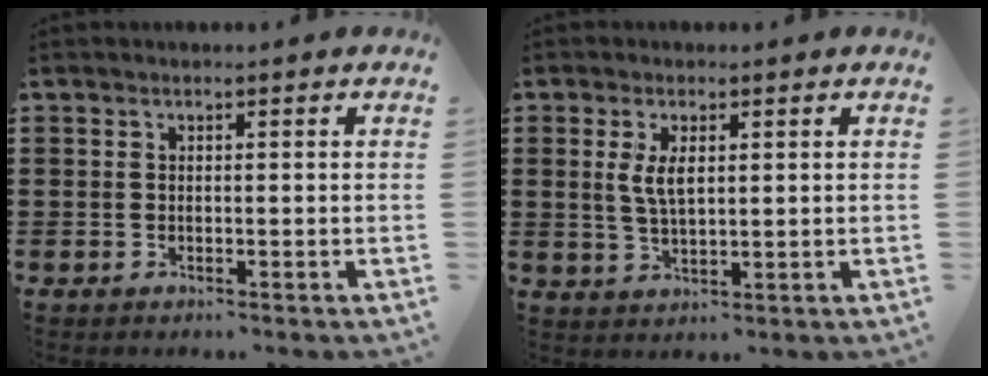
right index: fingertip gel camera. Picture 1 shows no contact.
{"total": 4.1, "force": [1.1, 1.7, 3.5], "torque": [-0.073, 0.008, 0.017]}